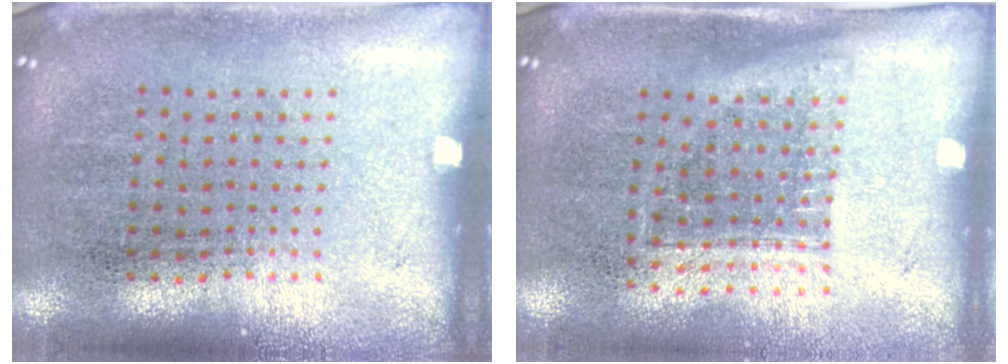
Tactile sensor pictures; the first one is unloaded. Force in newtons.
{"total": 1.2, "press": 0.9, "slide": 0.7}